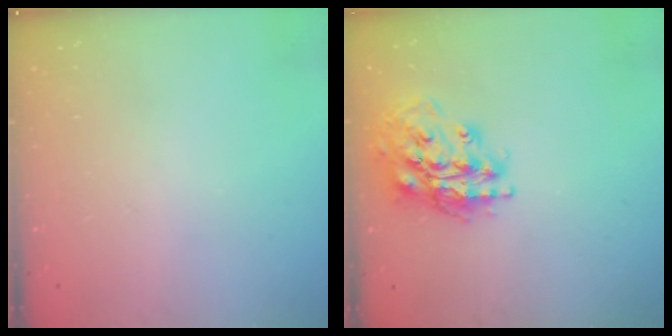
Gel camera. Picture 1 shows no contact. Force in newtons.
{"total": 17.4, "press": 17.3, "slide": 2.4}